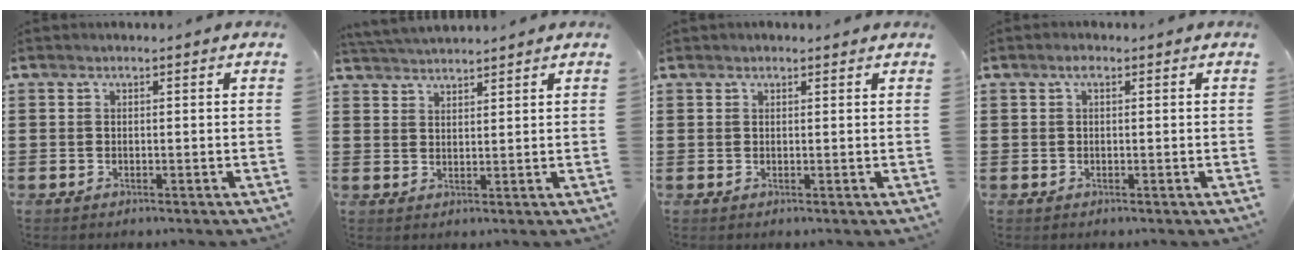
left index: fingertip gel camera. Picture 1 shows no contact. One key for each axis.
{"total": 3.0, "fx": 3.0, "fy": 0.0, "fz": 0.3, "tx": -0.015, "ty": -0.006, "tz": 0.057}
{"total": 0.7, "fx": 0.6, "fy": 0.3, "fz": 0.2, "tx": -0.005, "ty": 0.002, "tz": 0.012}
{"total": 1.3, "fx": 0.4, "fy": 0.5, "fz": 1.1, "tx": -0.024, "ty": 0.007, "tz": 0.006}